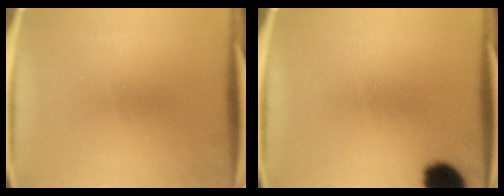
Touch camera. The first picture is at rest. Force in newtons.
{"total": 10.0}